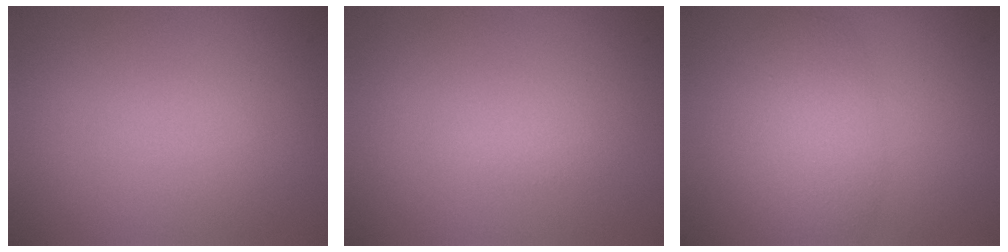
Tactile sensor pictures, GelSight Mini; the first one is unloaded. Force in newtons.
{"total": 0.6, "press": 0.6, "slide": 0.1}
{"total": 3.8, "press": 3.8, "slide": 0.2}